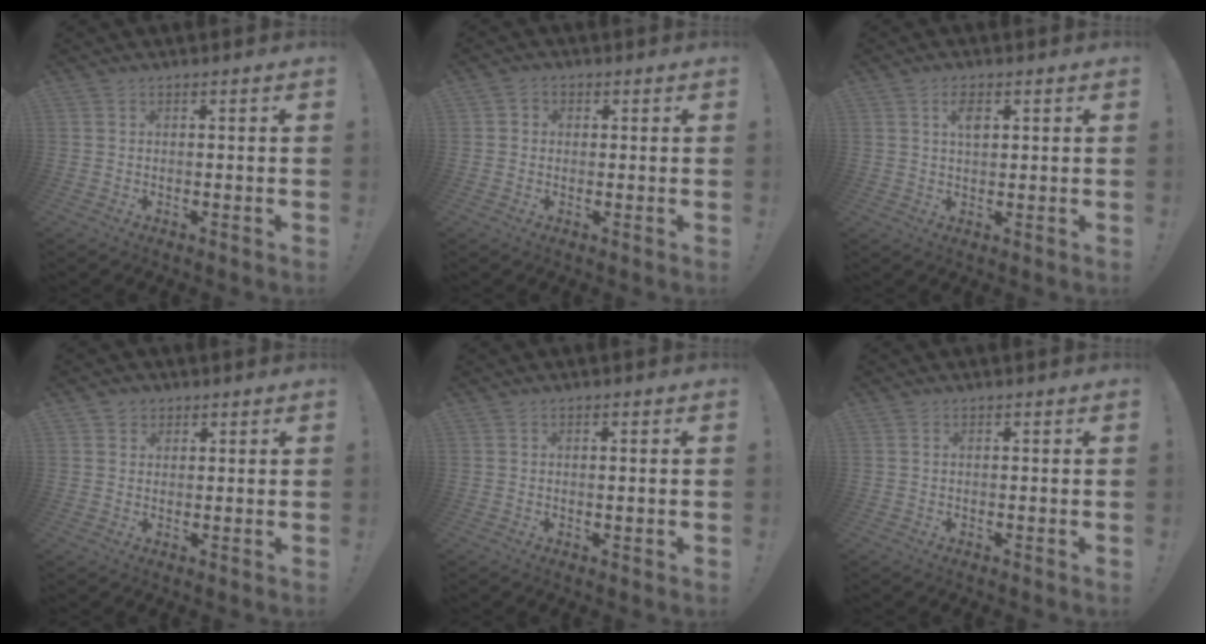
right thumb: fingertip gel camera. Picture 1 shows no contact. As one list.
[{"total": 2.6, "force": [0.1, 2.5, 0.9], "torque": [-0.009, 0.004, 0.001]}, {"total": 4.2, "force": [1.5, 2.0, 3.3], "torque": [-0.048, -0.004, 0.021]}, {"total": 3.0, "force": [1.7, 2.4, 0.5], "torque": [0.001, -0.006, 0.030]}, {"total": 1.0, "force": [0.3, 0.3, 1.0], "torque": [-0.010, -0.004, 0.005]}, {"total": 0.0}]